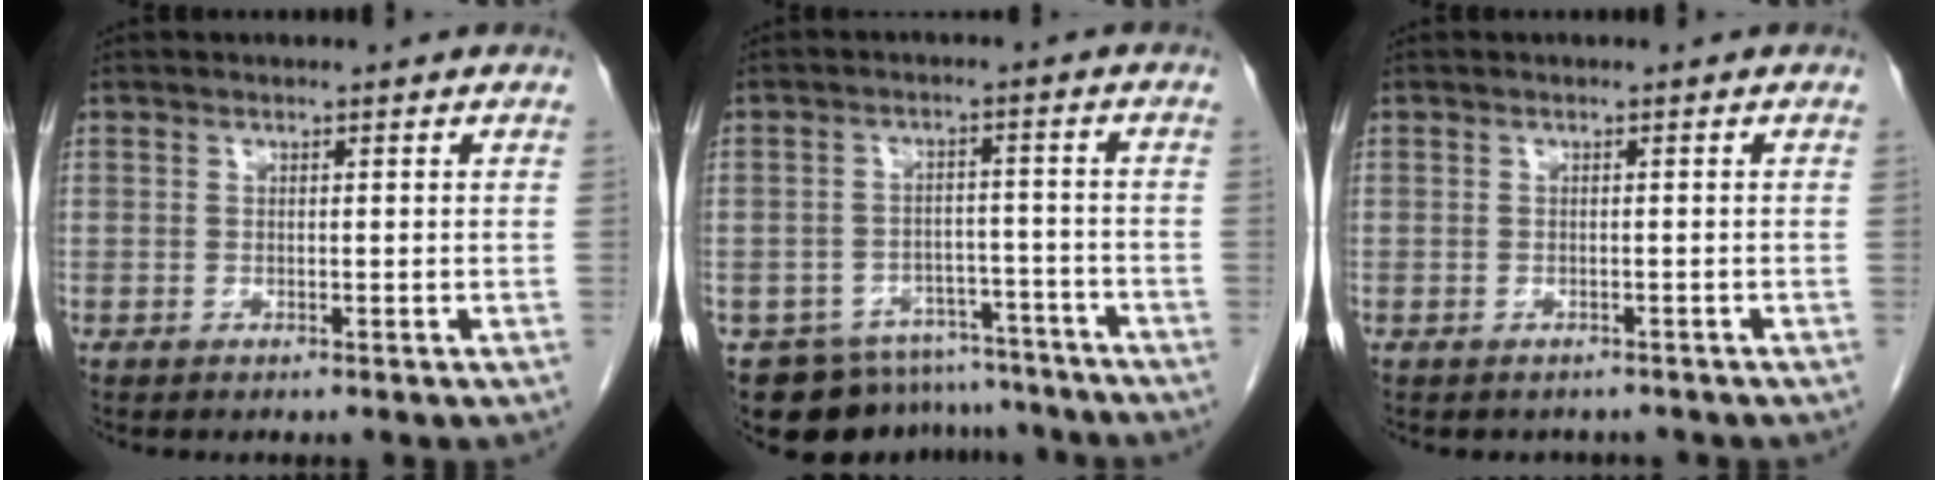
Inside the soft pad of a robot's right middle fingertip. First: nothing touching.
{"total": 12.4, "force": [-10.7, 5.9, 1.8], "torque": [-0.024, 0.021, -0.135]}
{"total": 2.5, "force": [-2.3, 1.2, 0.2], "torque": [-0.006, 0.000, -0.029]}